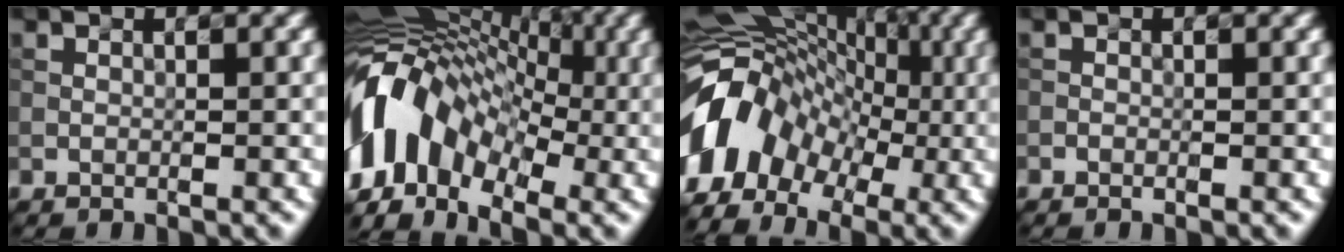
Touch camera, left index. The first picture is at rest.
{"total": 13.8, "force": [-2.8, 9.6, 9.5], "torque": [-0.187, 0.015, -0.058]}
{"total": 11.9, "force": [-2.7, 8.9, 7.4], "torque": [-0.137, 0.008, -0.064]}
{"total": 0.6, "force": [-0.6, 0.1, -0.1], "torque": [0.007, -0.002, -0.005]}